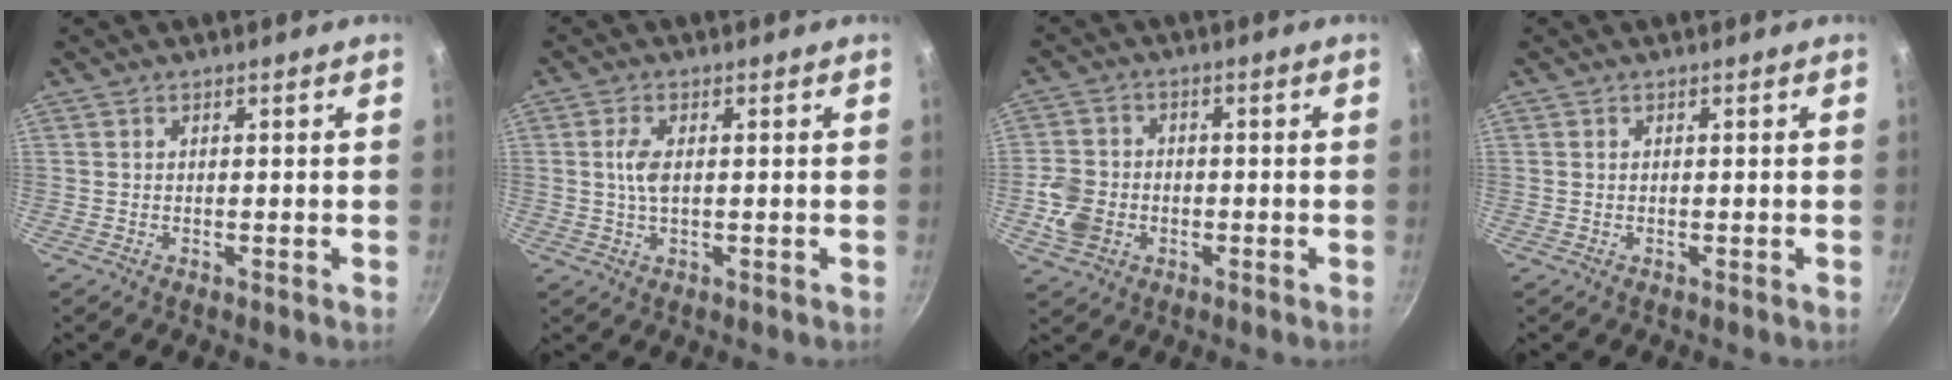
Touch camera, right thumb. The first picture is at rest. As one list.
[{"total": 3.8, "force": [0.5, 1.6, 3.3], "torque": [-0.077, -0.002, 0.010]}, {"total": 7.2, "force": [-1.7, 5.9, 3.7], "torque": [-0.063, 0.010, -0.031]}, {"total": 0.0}]